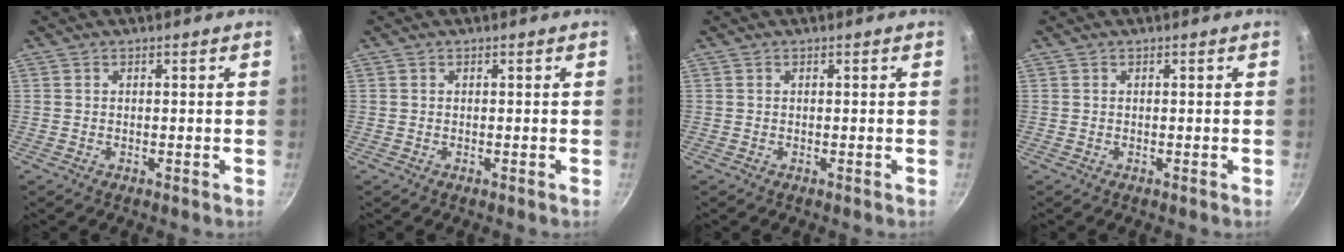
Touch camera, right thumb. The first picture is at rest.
{"total": 0.0}
{"total": 0.0}
{"total": 0.0}